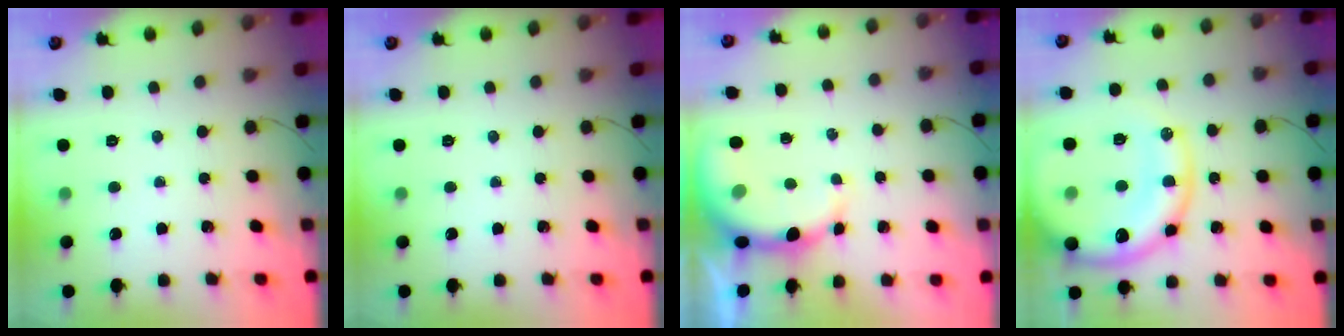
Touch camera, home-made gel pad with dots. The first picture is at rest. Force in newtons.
{"total": 0.0}
{"total": 7.8, "press": 7.7, "slide": 1.5}
{"total": 25.2, "press": 24.6, "slide": 5.3}